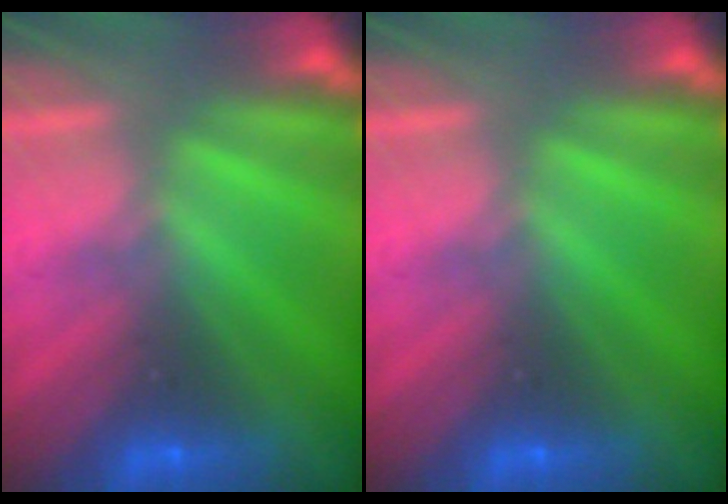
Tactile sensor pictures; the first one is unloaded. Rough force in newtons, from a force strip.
{"total": 0.0}